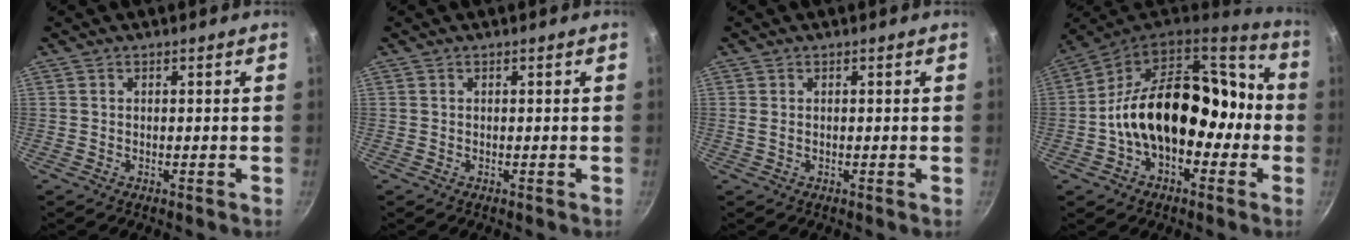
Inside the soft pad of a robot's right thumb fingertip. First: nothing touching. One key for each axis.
{"total": 0.0}
{"total": 0.7, "fx": 0.1, "fy": 0.2, "fz": 0.7, "tx": -0.015, "ty": -0.001, "tz": 0.001}
{"total": 21.7, "fx": -3.0, "fy": 14.6, "fz": 15.7, "tx": -0.197, "ty": 0.074, "tz": -0.051}